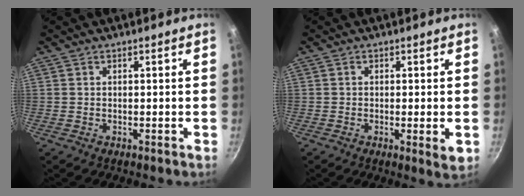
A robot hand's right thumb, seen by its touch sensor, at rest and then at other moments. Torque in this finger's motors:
{"motor_torque": [-0.58, 0.00, -0.23, 0.01, -0.03]}